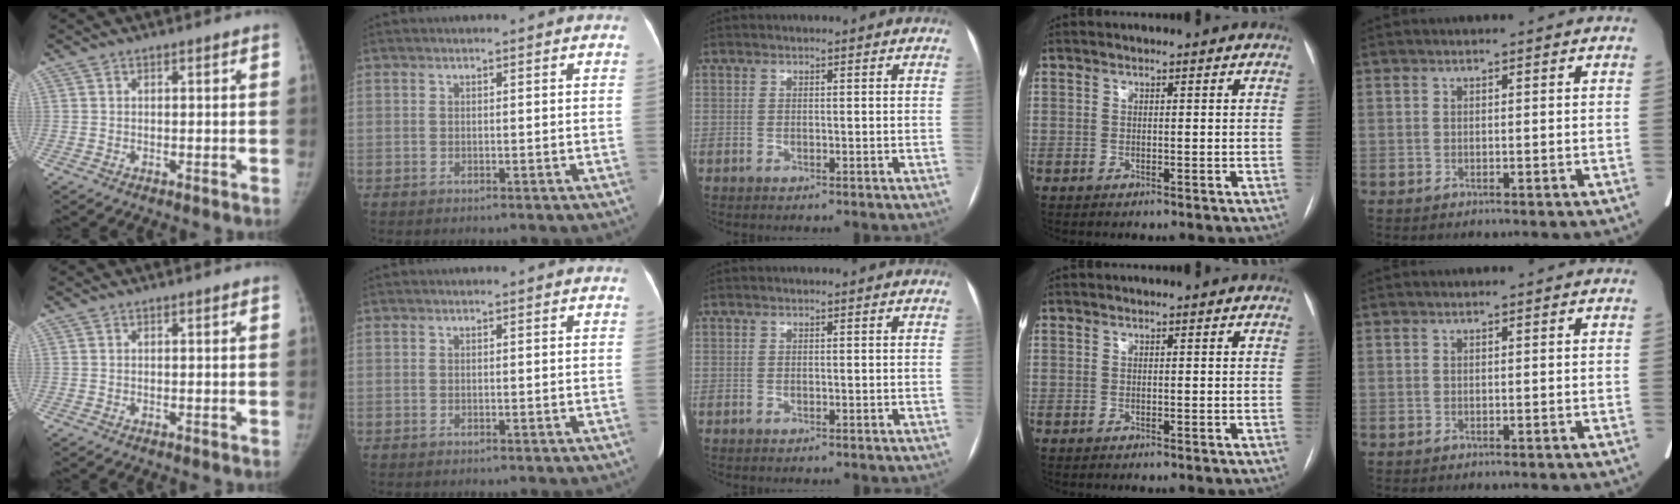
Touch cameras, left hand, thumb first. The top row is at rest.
{}